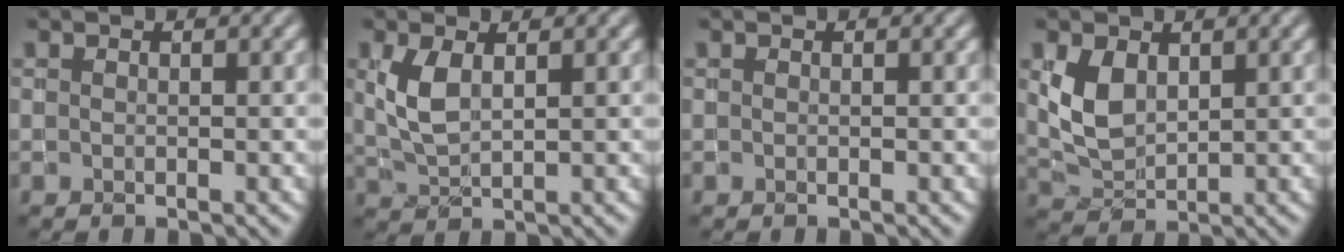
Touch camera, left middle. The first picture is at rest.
{"total": 3.1, "force": [0.8, 1.5, 2.6], "torque": [-0.065, 0.000, 0.021]}
{"total": 0.0}
{"total": 3.3, "force": [0.9, 2.2, 2.3], "torque": [-0.057, -0.003, 0.026]}